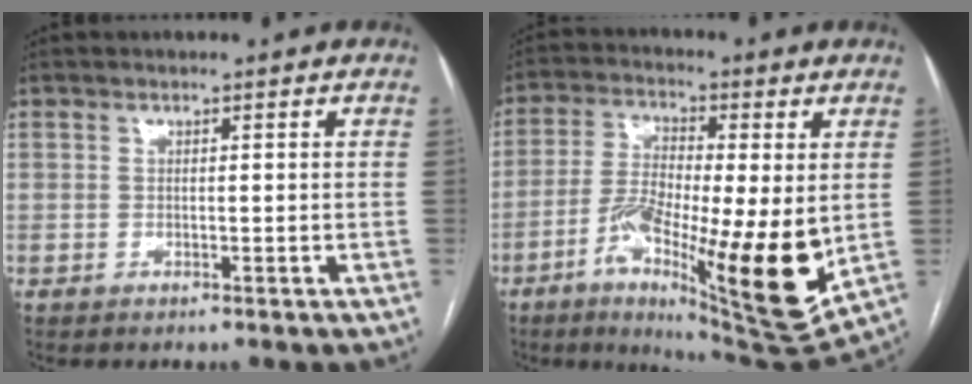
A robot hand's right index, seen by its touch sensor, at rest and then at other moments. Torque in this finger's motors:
{"motor_torque": [0.70, 0.25, 0.85, 0.21]}